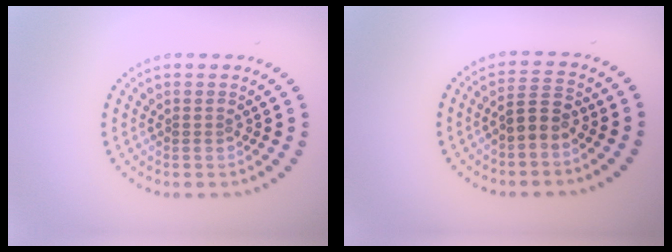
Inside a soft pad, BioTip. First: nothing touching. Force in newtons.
{"total": 2.5, "press": 2.2, "slide": 1.1}